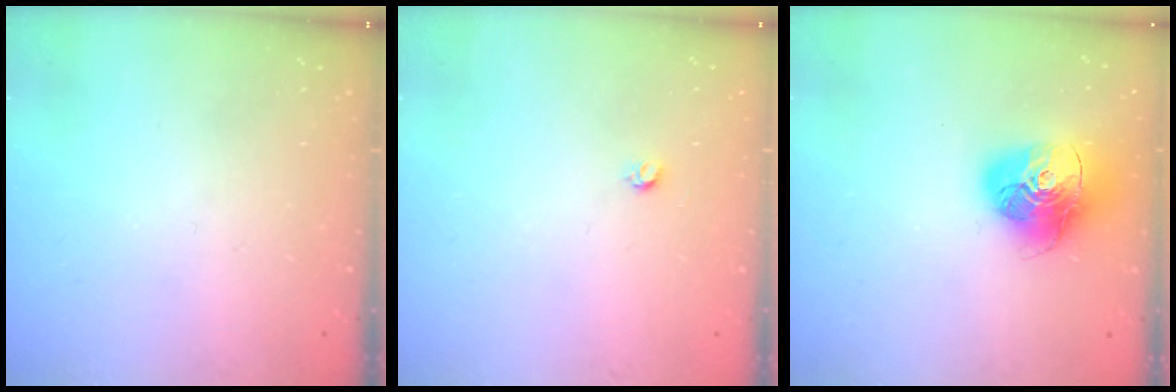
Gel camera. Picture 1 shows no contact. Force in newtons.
{"total": 3.0, "press": 3.0, "slide": 0.2}
{"total": 16.5, "press": 16.5, "slide": 1.7}